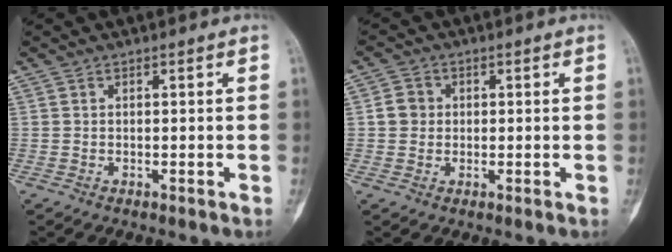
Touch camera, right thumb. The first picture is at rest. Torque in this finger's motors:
{"motor_torque": [0.16, 0.24, 0.10, -0.31, -0.01]}